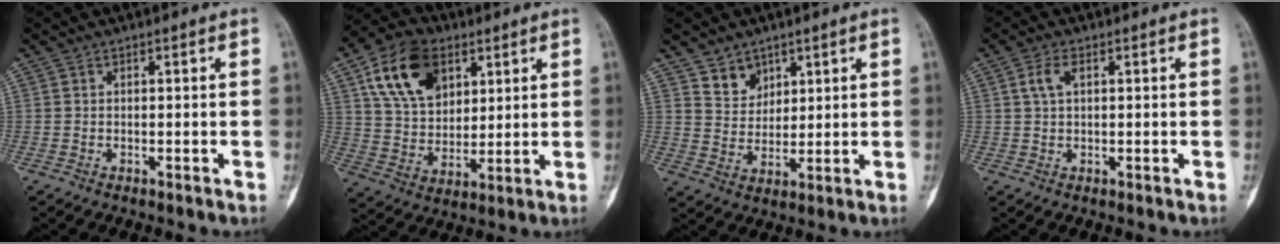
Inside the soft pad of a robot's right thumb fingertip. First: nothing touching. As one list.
[{"total": 16.1, "force": [7.1, 10.7, 9.8], "torque": [-0.150, -0.017, 0.131]}, {"total": 5.8, "force": [3.9, 4.0, 1.3], "torque": [0.005, -0.031, 0.079]}, {"total": 3.2, "force": [1.0, 1.7, 2.5], "torque": [-0.056, 0.007, 0.021]}]